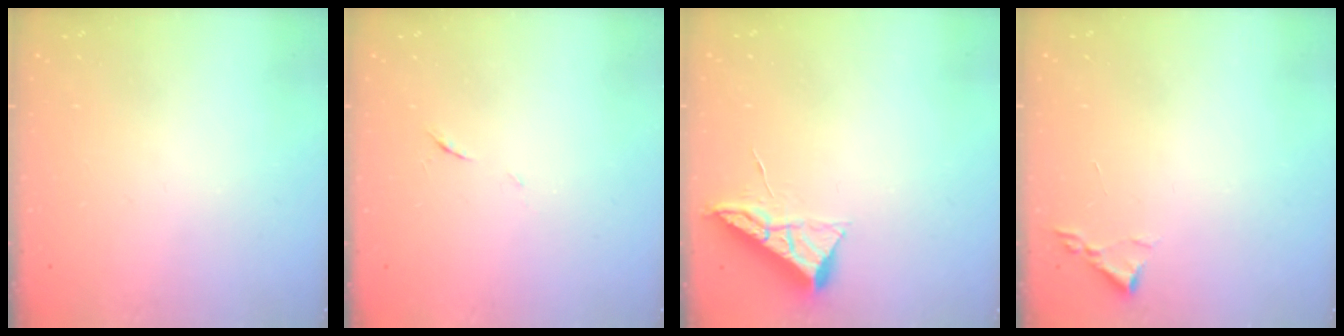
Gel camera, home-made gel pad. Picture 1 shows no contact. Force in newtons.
{"total": 4.3, "press": 4.1, "slide": 1.2}
{"total": 6.6, "press": 6.6, "slide": 0.7}
{"total": 1.8, "press": 1.8, "slide": 0.3}